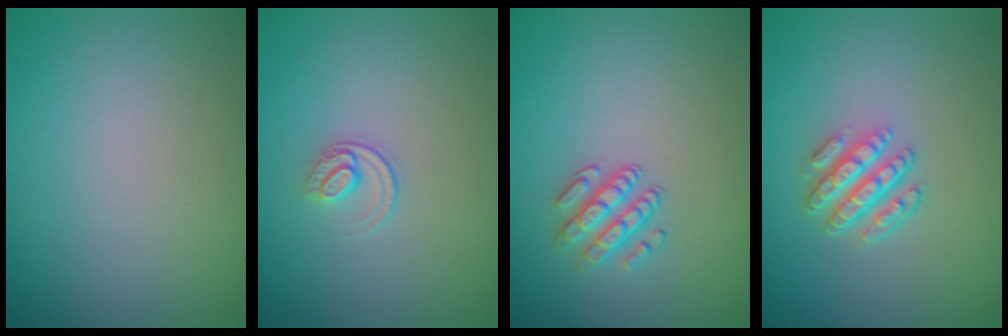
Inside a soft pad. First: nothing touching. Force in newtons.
{"total": 1.4, "press": 0.9, "slide": 1.0}
{"total": 2.5, "press": 2.3, "slide": 0.9}
{"total": 4.6, "press": 3.2, "slide": 3.3}